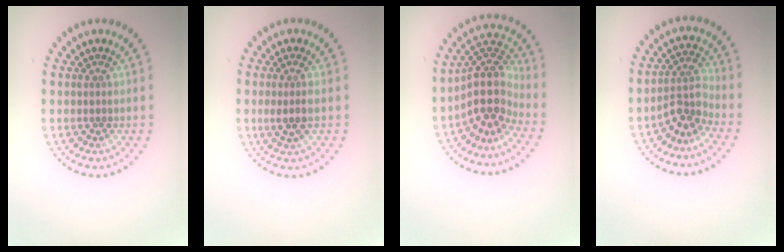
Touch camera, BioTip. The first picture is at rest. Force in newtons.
{"total": 2.0, "press": 1.7, "slide": 1.0}
{"total": 4.9, "press": 3.8, "slide": 3.1}
{"total": 3.0, "press": 2.2, "slide": 2.1}